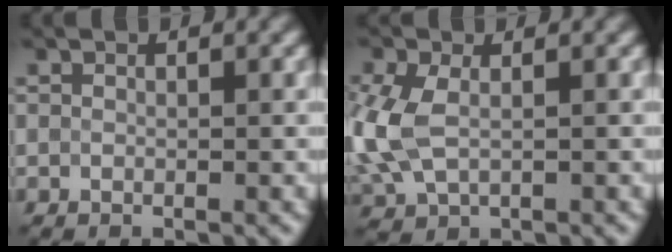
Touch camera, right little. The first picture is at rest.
{"total": 5.6, "force": [-0.1, 3.6, 4.2], "torque": [-0.126, -0.002, -0.004]}